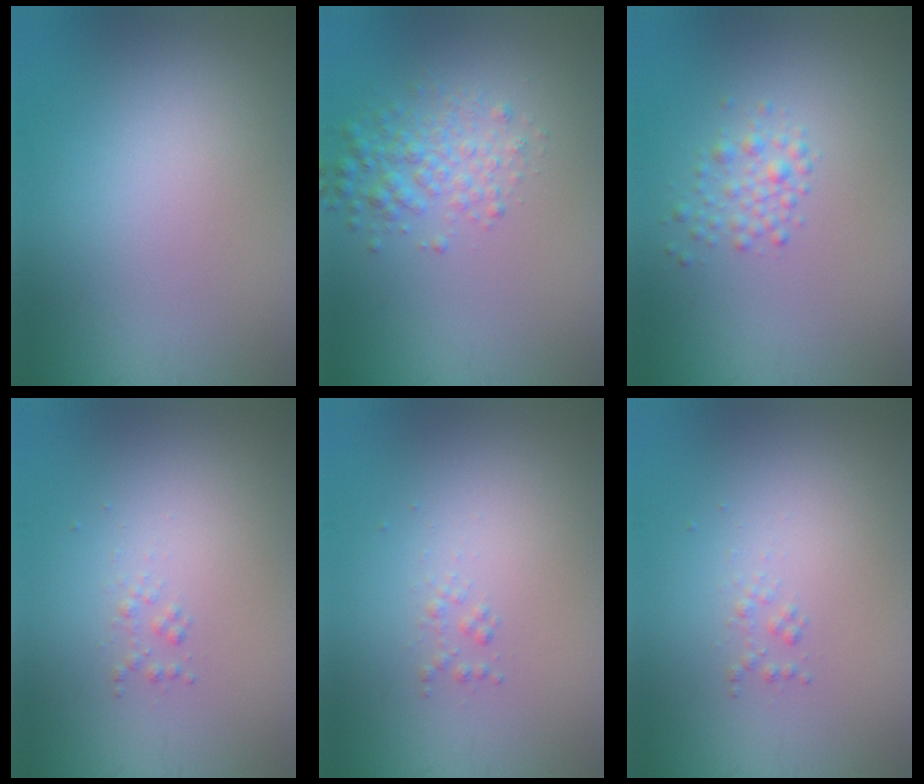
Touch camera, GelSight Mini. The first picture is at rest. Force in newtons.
{"total": 2.8, "press": 2.8, "slide": 0.0}
{"total": 1.7, "press": 1.7, "slide": 0.1}
{"total": 0.7, "press": 0.7, "slide": 0.0}
{"total": 0.7, "press": 0.7, "slide": 0.0}
{"total": 0.7, "press": 0.7, "slide": 0.0}